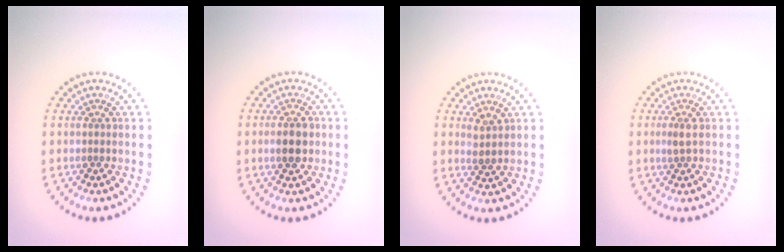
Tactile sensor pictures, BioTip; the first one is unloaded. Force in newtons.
{"total": 2.9, "press": 2.9, "slide": 0.1}
{"total": 1.6, "press": 1.2, "slide": 1.0}
{"total": 1.1, "press": 1.1, "slide": 0.5}